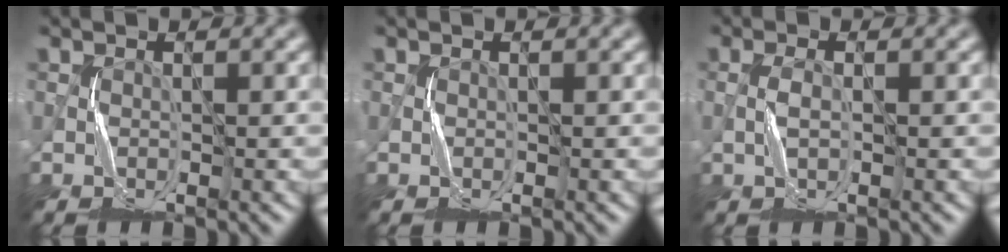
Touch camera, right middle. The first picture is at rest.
{"total": 0.0}
{"total": 0.9, "force": [-0.5, -0.1, 0.7], "torque": [-0.019, 0.003, -0.011]}